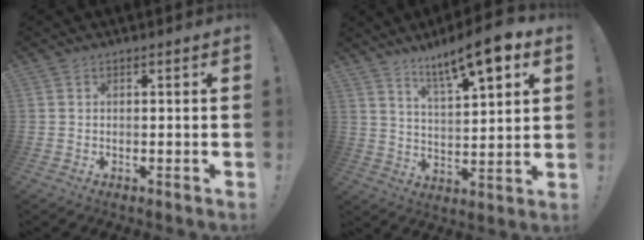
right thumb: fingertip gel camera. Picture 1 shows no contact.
{"total": 13.3, "force": [9.3, 2.5, 9.2], "torque": [-0.155, -0.051, 0.151]}